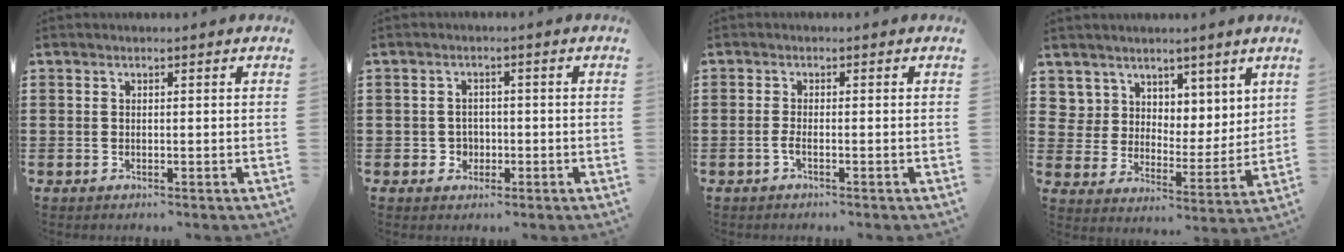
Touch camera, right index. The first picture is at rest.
{"total": 2.2, "force": [-0.8, 2.1, 0.4], "torque": [-0.015, 0.004, -0.019]}
{"total": 1.5, "force": [-0.9, 0.1, 1.2], "torque": [-0.030, -0.003, -0.019]}
{"total": 6.8, "force": [5.4, 4.0, -0.6], "torque": [-0.027, -0.027, 0.105]}